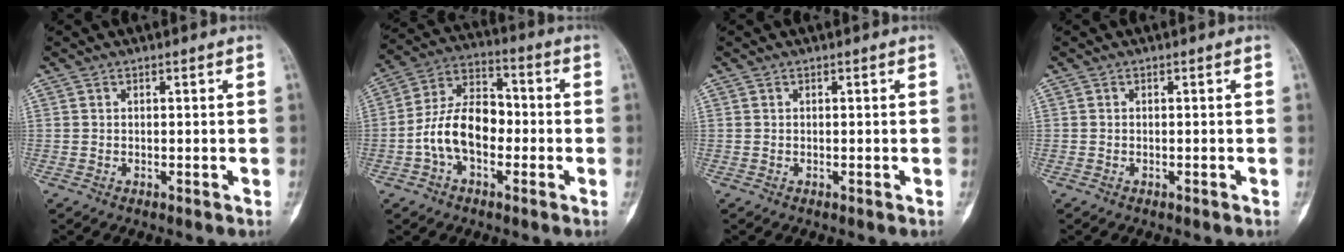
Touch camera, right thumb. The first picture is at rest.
{"total": 12.4, "force": [-2.6, 7.8, 9.3], "torque": [-0.156, 0.043, -0.056]}
{"total": 0.0}
{"total": 0.0}